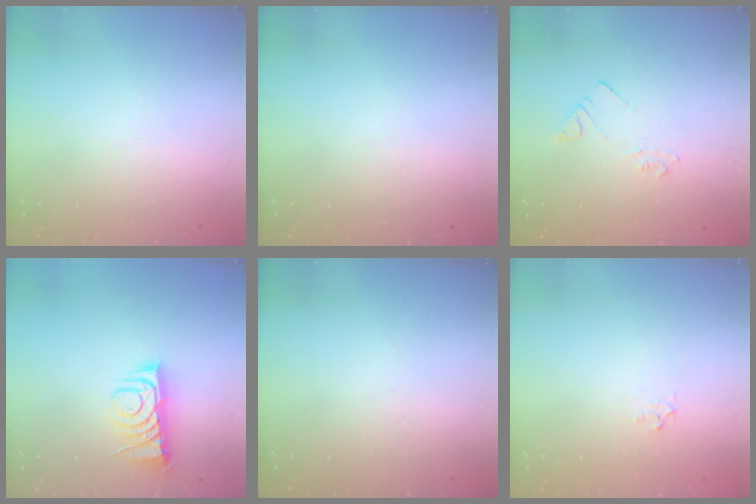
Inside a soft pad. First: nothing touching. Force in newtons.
{"total": 0.0}
{"total": 3.6, "press": 3.6, "slide": 0.6}
{"total": 7.0, "press": 7.0, "slide": 0.9}
{"total": 0.0}
{"total": 2.3, "press": 2.3, "slide": 0.2}